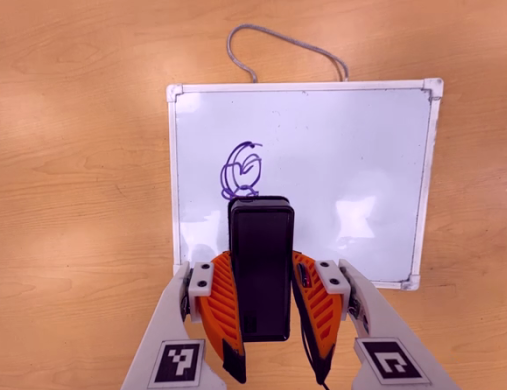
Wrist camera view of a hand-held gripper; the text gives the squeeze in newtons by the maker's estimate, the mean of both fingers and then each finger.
{"total": 6.9, "left": 5.5, "right": 8.4}